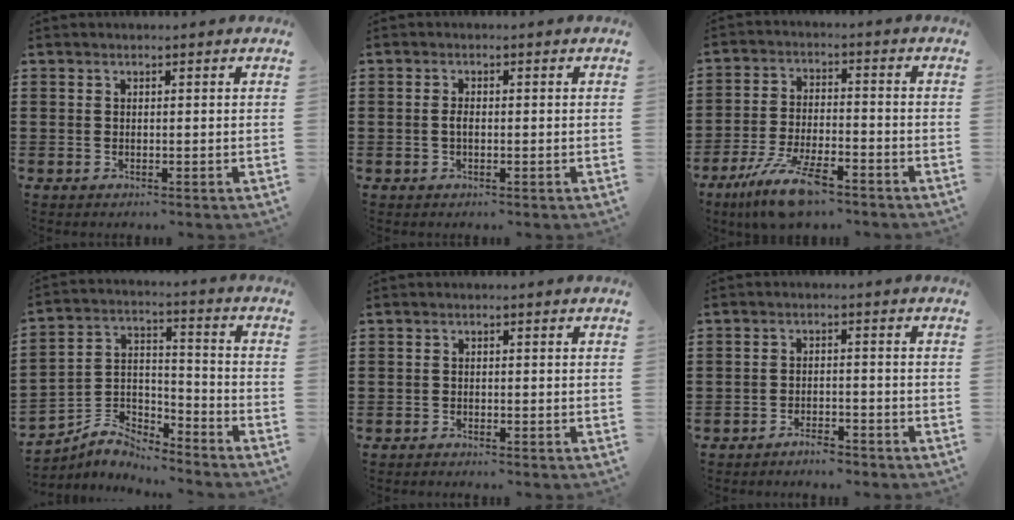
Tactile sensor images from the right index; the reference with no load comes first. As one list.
[{"total": 1.4, "force": [-0.3, 0.6, 1.2], "torque": [-0.032, -0.003, -0.008]}, {"total": 10.1, "force": [-7.2, 2.3, 6.7], "torque": [-0.145, 0.003, -0.137]}, {"total": 6.1, "force": [-5.7, 2.0, 0.8], "torque": [-0.033, 0.010, -0.119]}, {"total": 0.7, "force": [-0.7, 0.1, -0.1], "torque": [0.000, 0.002, -0.016]}, {"total": 2.7, "force": [-2.7, 0.4, 0.4], "torque": [-0.013, 0.003, -0.055]}]